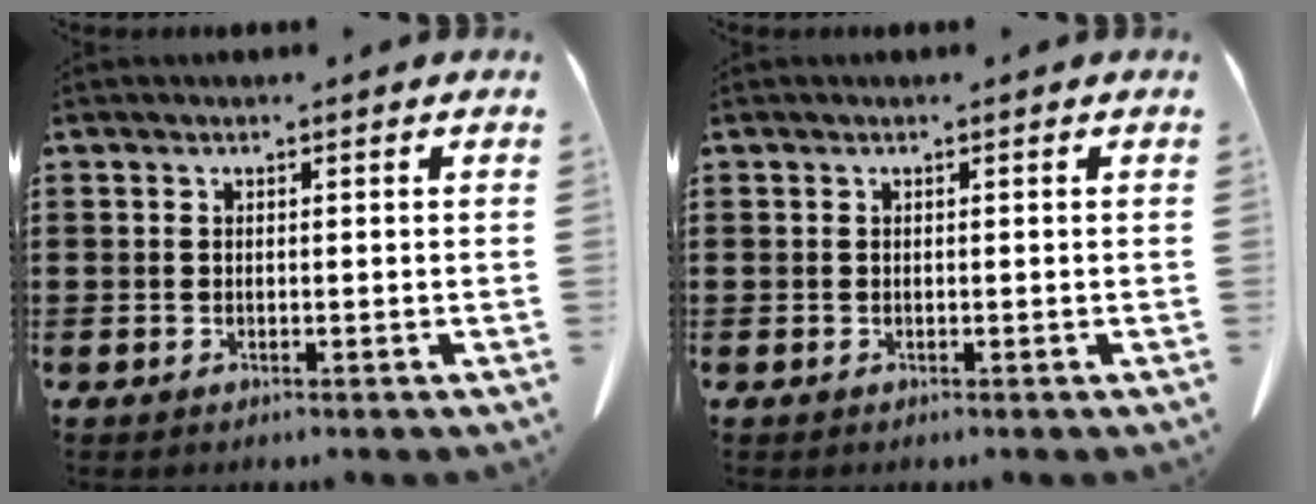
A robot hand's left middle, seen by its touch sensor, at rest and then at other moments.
{"total": 0.0}